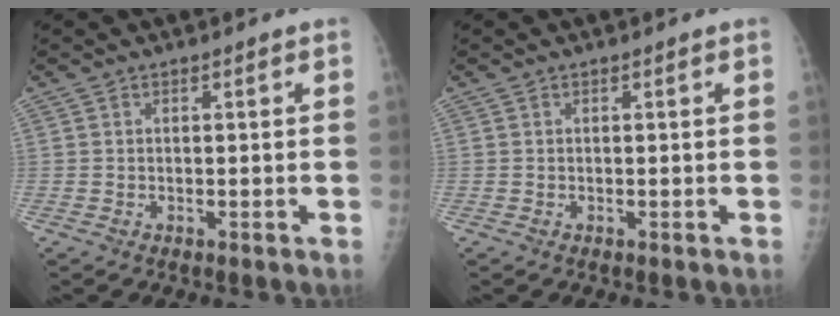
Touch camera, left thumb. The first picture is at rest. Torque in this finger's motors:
{"motor_torque": [0.00, 0.00, -0.02, -0.02, 0.00]}